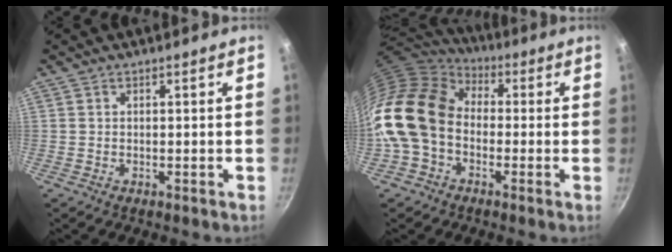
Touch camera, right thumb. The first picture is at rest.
{"total": 17.5, "force": [-0.9, 12.8, 11.9], "torque": [-0.210, 0.037, -0.034]}